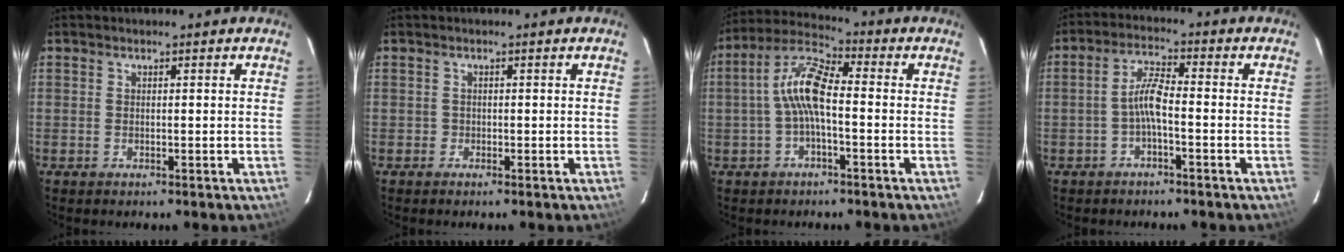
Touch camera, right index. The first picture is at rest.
{"total": 0.6, "force": [-0.4, 0.4, -0.1], "torque": [0.000, 0.000, -0.010]}
{"total": 8.4, "force": [-1.1, 2.7, 7.8], "torque": [-0.172, 0.023, -0.026]}
{"total": 4.4, "force": [-1.8, 0.8, 4.0], "torque": [-0.085, 0.014, -0.035]}